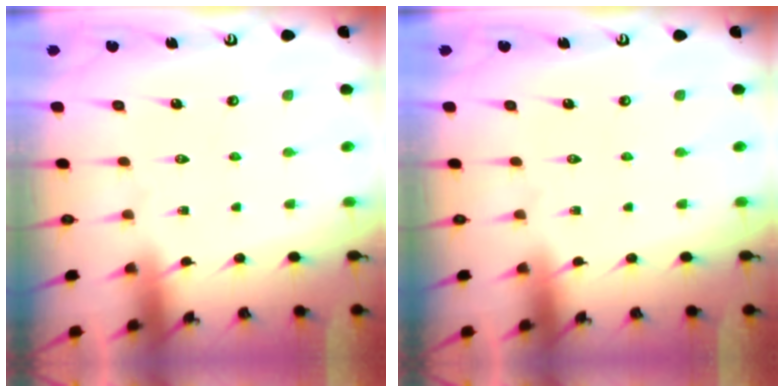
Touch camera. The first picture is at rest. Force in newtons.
{"total": 0.0}